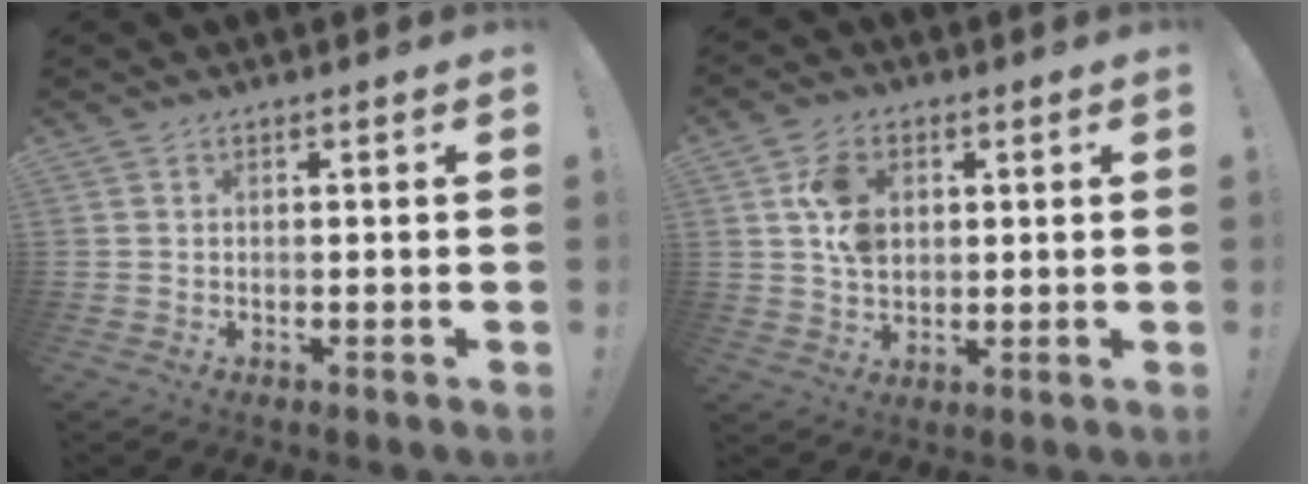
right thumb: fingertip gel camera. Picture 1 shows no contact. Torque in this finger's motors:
{"motor_torque": [0.90, 2.22, 0.81, -0.38, 0.07]}